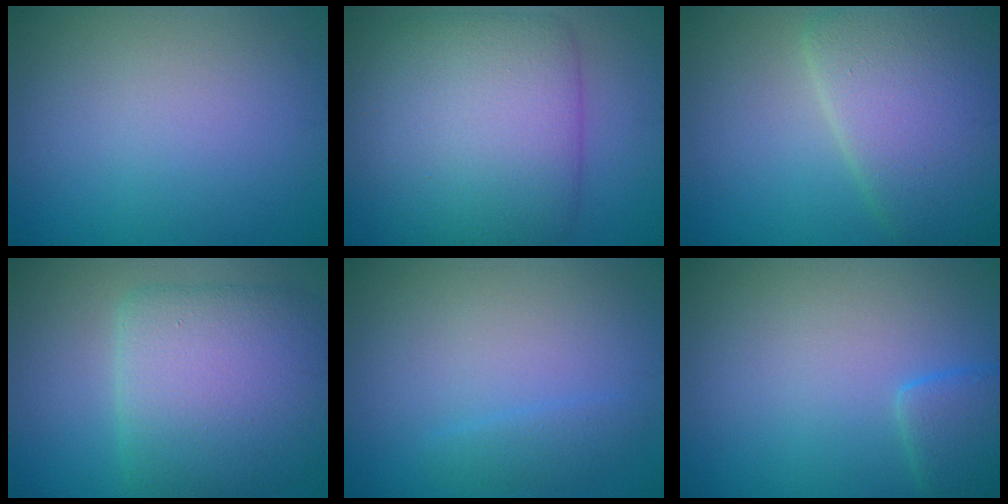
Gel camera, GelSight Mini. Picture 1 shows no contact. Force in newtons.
{"total": 9.8, "press": 9.8, "slide": 0.3}
{"total": 8.9, "press": 8.9, "slide": 0.2}
{"total": 8.6, "press": 8.6, "slide": 0.3}
{"total": 1.4, "press": 1.4, "slide": 0.0}
{"total": 2.8, "press": 2.8, "slide": 0.2}